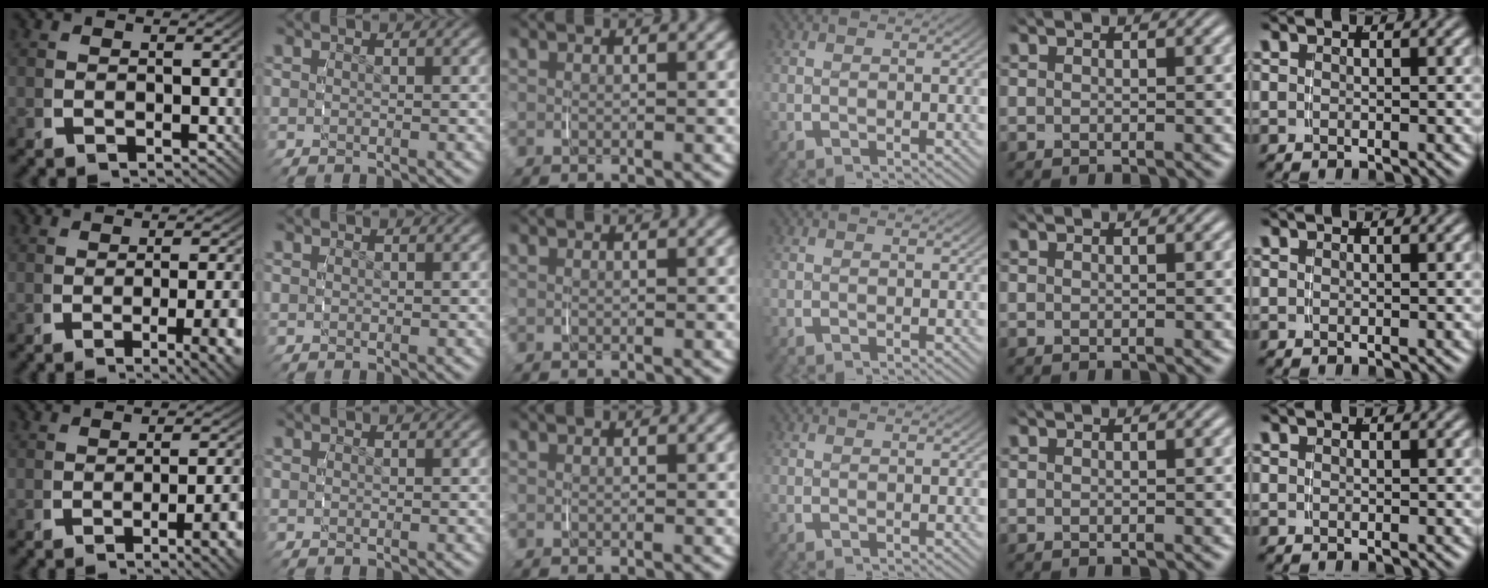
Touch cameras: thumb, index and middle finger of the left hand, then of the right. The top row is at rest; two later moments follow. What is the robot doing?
{"motion": "grasp_and_lifting", "object": "jewelry box"}